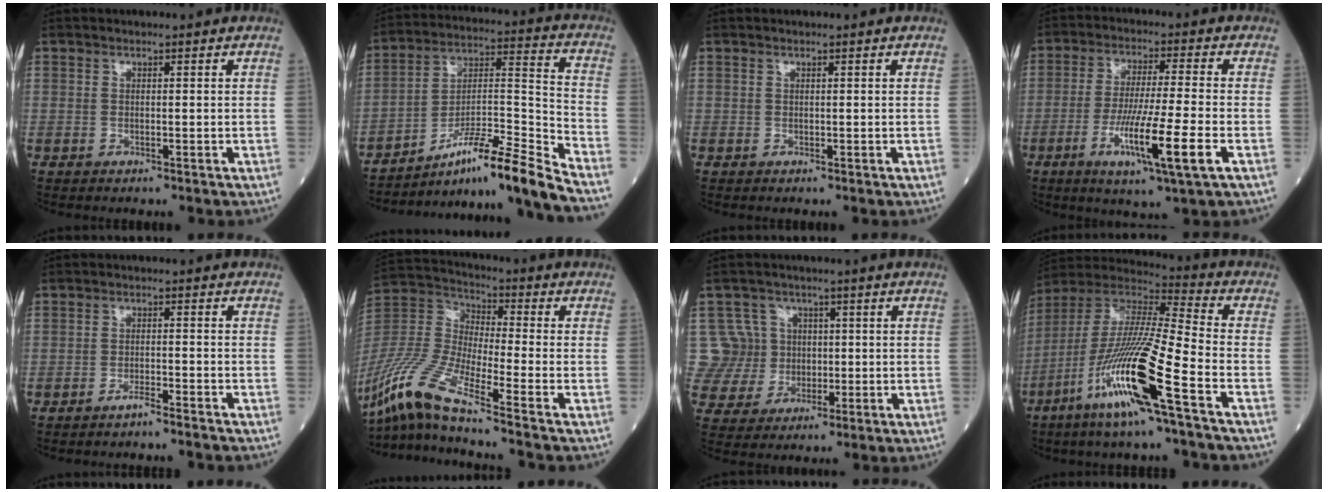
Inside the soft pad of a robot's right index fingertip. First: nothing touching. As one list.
[{"total": 15.8, "force": [-12.9, -2.2, 8.8], "torque": [-0.133, 0.015, -0.219]}, {"total": 0.0}, {"total": 11.5, "force": [-4.2, -0.3, 10.7], "torque": [-0.195, -0.021, -0.075]}, {"total": 1.8, "force": [-1.7, -0.3, 0.5], "torque": [-0.007, 0.003, -0.030]}, {"total": 15.3, "force": [-11.8, -0.4, 9.7], "torque": [-0.213, -0.016, -0.236]}, {"total": 7.5, "force": [1.2, 7.4, 0.1], "torque": [0.003, 0.024, 0.028]}, {"total": 18.8, "force": [-8.4, -0.2, 16.8], "torque": [-0.363, -0.038, -0.171]}]